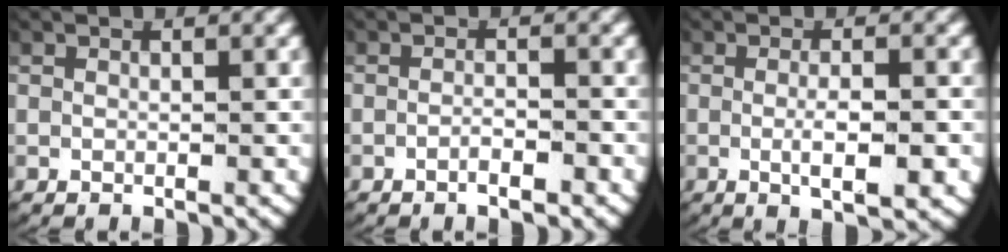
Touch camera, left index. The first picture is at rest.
{"total": 1.7, "force": [-1.3, 0.4, 1.1], "torque": [-0.019, -0.002, -0.025]}
{"total": 3.6, "force": [-1.1, 0.8, 3.3], "torque": [-0.060, -0.007, -0.014]}